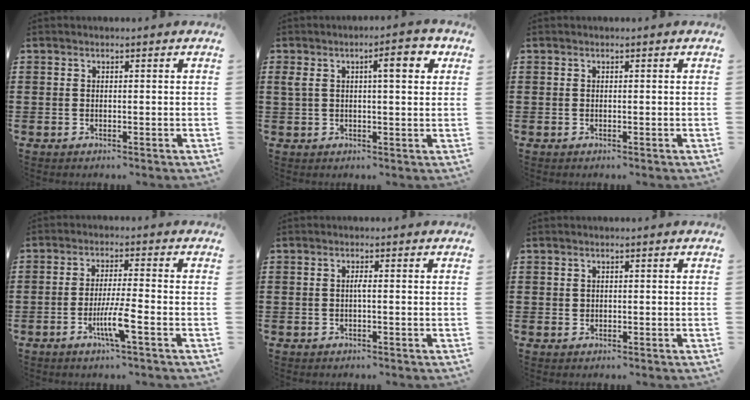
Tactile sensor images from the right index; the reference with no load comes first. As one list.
[{"total": 6.2, "force": [2.1, 2.1, 5.5], "torque": [-0.097, 0.005, 0.029]}, {"total": 0.0}, {"total": 5.8, "force": [-2.3, 0.0, 5.3], "torque": [-0.107, -0.019, -0.046]}, {"total": 0.6, "force": [-0.1, -0.1, 0.6], "torque": [-0.011, -0.003, -0.002]}, {"total": 0.6, "force": [0.2, 0.6, 0.2], "torque": [-0.005, 0.003, 0.004]}]